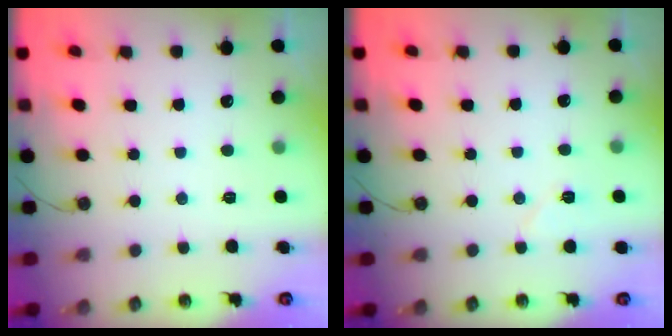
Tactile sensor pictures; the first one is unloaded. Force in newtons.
{"total": 5.9, "press": 5.2, "slide": 2.8}